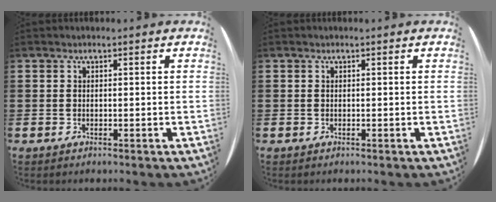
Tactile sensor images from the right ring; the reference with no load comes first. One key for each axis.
{"total": 0.0}